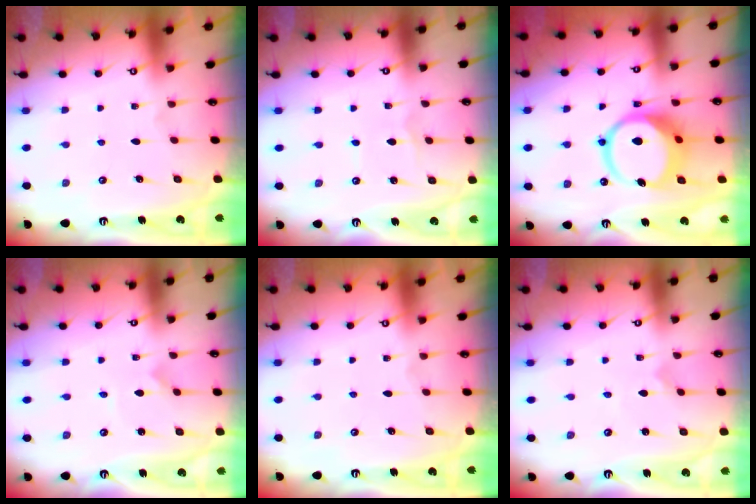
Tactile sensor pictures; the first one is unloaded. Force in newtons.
{"total": 1.3, "press": 1.3, "slide": 0.1}
{"total": 12.2, "press": 12.1, "slide": 1.6}
{"total": 0.6, "press": 0.5, "slide": 0.1}
{"total": 0.0}
{"total": 0.0}